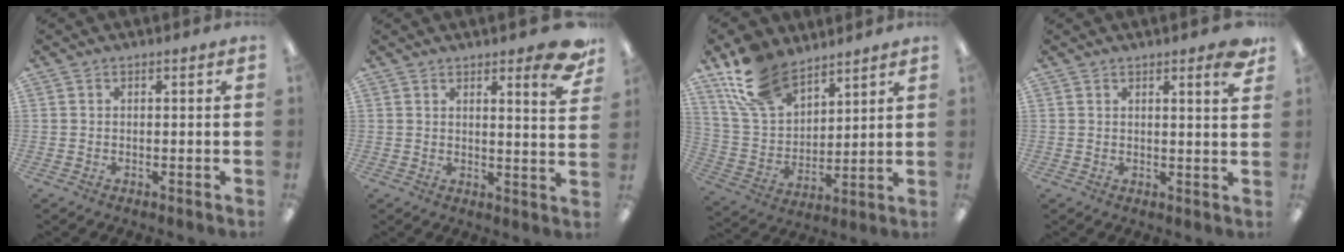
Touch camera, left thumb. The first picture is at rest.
{"total": 8.4, "force": [6.0, 1.7, 5.6], "torque": [-0.066, -0.035, 0.095]}
{"total": 15.7, "force": [11.3, 8.3, 7.1], "torque": [-0.153, -0.044, 0.218]}
{"total": 3.8, "force": [2.6, 0.4, 2.7], "torque": [-0.035, -0.015, 0.039]}